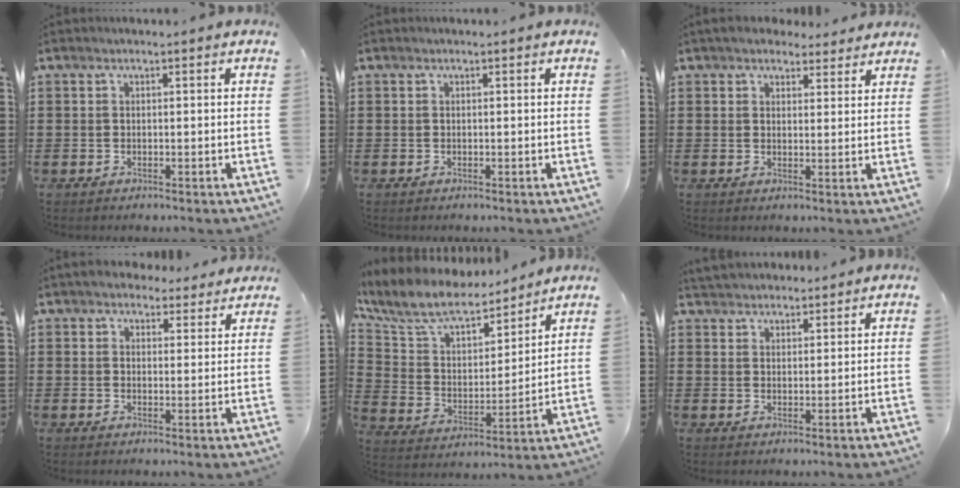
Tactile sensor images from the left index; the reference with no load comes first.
{"total": 0.0}
{"total": 3.8, "force": [3.3, 1.6, 0.8], "torque": [-0.025, -0.002, 0.063]}
{"total": 3.9, "force": [3.5, 1.5, 0.6], "torque": [-0.025, -0.004, 0.066]}
{"total": 9.3, "force": [8.0, 3.0, 3.8], "torque": [-0.113, -0.047, 0.137]}
{"total": 2.8, "force": [2.6, 0.8, -0.4], "torque": [-0.001, -0.002, 0.051]}